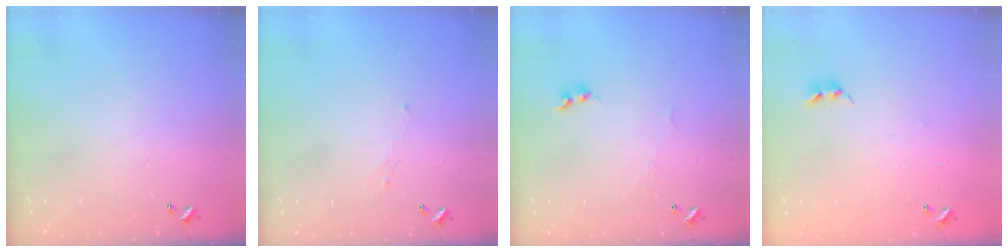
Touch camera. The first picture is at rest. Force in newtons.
{"total": 1.0, "press": 0.8, "slide": 0.5}
{"total": 3.6, "press": 3.6, "slide": 0.5}
{"total": 7.8, "press": 7.8, "slide": 0.4}